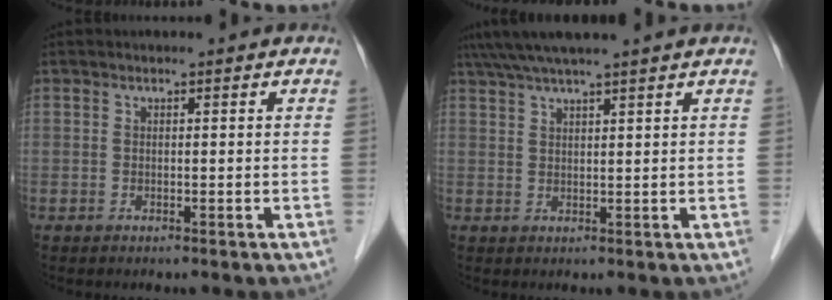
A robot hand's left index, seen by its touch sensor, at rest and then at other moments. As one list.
[{"total": 8.1, "force": [6.8, -1.0, 4.2], "torque": [-0.070, 0.031, 0.102]}]